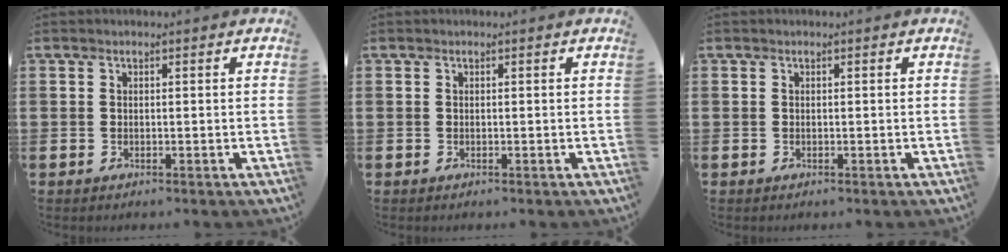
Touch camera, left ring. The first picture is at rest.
{"total": 0.0}
{"total": 0.0}